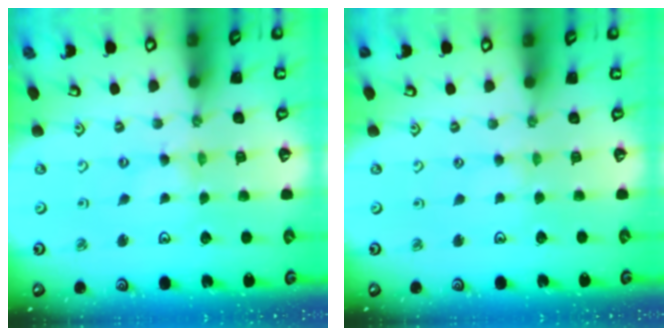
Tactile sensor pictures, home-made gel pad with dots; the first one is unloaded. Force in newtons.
{"total": 0.8, "press": 0.8, "slide": 0.3}